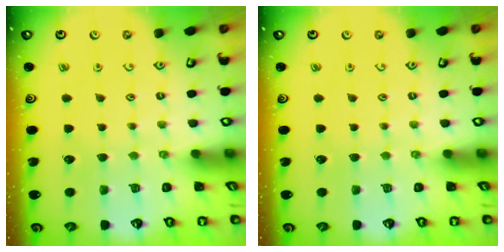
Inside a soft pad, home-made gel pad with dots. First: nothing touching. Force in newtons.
{"total": 0.0}